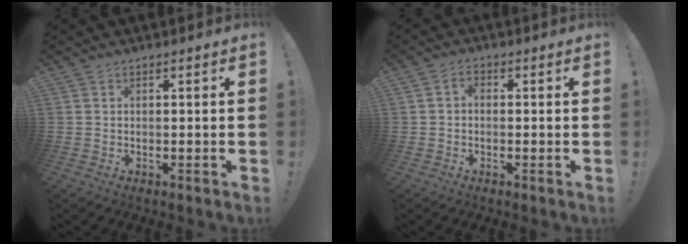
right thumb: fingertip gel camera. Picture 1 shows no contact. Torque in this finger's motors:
{"motor_torque": [0.27, -0.46, -0.35, -0.09, 0.02]}